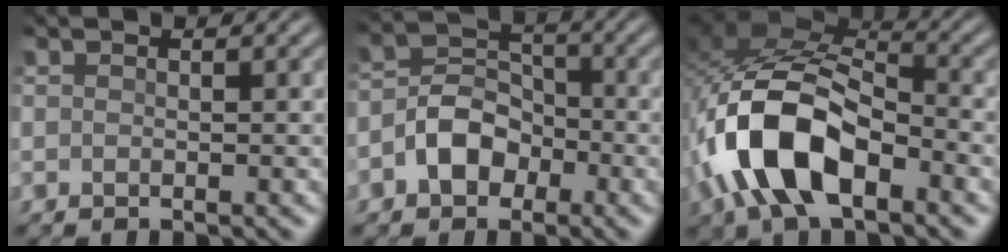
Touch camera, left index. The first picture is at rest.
{"total": 4.1, "force": [-1.9, 2.8, 2.3], "torque": [-0.038, 0.008, -0.038]}
{"total": 11.0, "force": [-4.3, 5.6, 8.4], "torque": [-0.177, 0.012, -0.084]}